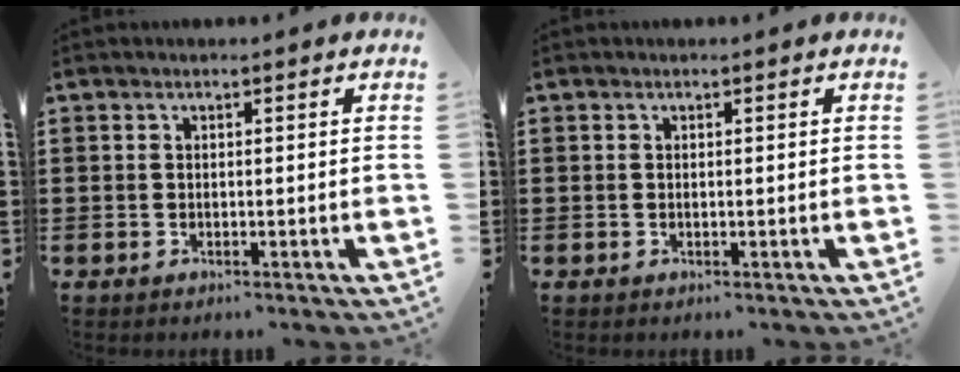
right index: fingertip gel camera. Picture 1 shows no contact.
{"total": 0.0}